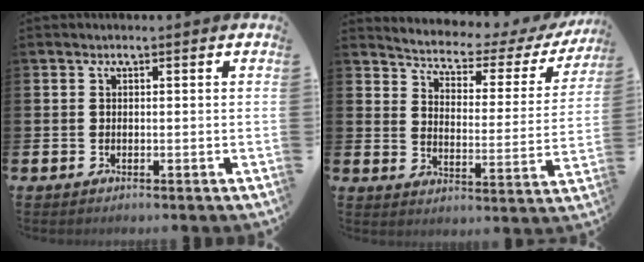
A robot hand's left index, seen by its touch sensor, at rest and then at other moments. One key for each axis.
{"total": 4.3, "fx": 3.9, "fy": 1.2, "fz": 1.3, "tx": -0.054, "ty": -0.035, "tz": 0.057}